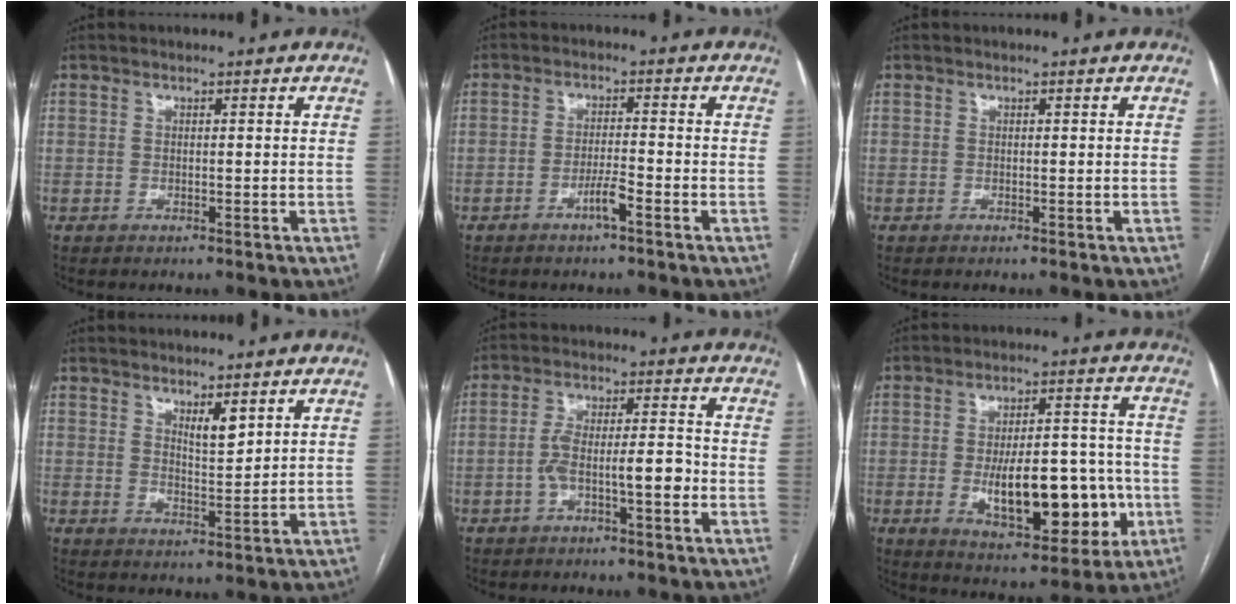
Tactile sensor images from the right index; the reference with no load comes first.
{"total": 3.3, "force": [-2.0, 0.0, 2.6], "torque": [-0.048, -0.001, -0.036]}
{"total": 0.0}
{"total": 3.3, "force": [2.1, 0.7, 2.4], "torque": [-0.043, -0.008, 0.041]}
{"total": 7.0, "force": [-2.4, 1.5, 6.4], "torque": [-0.118, 0.025, -0.039]}
{"total": 16.0, "force": [-3.4, 6.3, 14.3], "torque": [-0.212, 0.014, -0.040]}